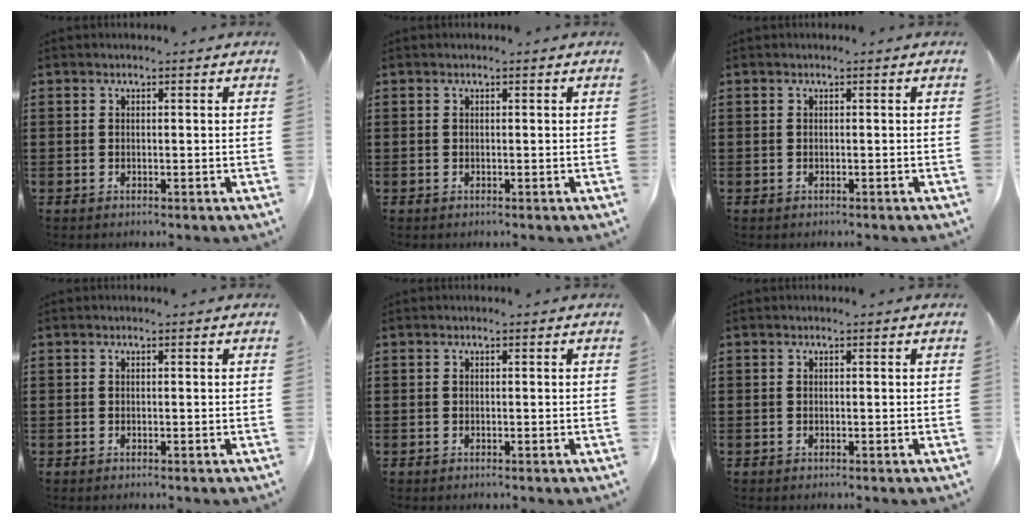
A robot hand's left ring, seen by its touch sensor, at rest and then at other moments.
{"total": 0.0}
{"total": 0.0}
{"total": 0.0}
{"total": 0.0}
{"total": 0.0}